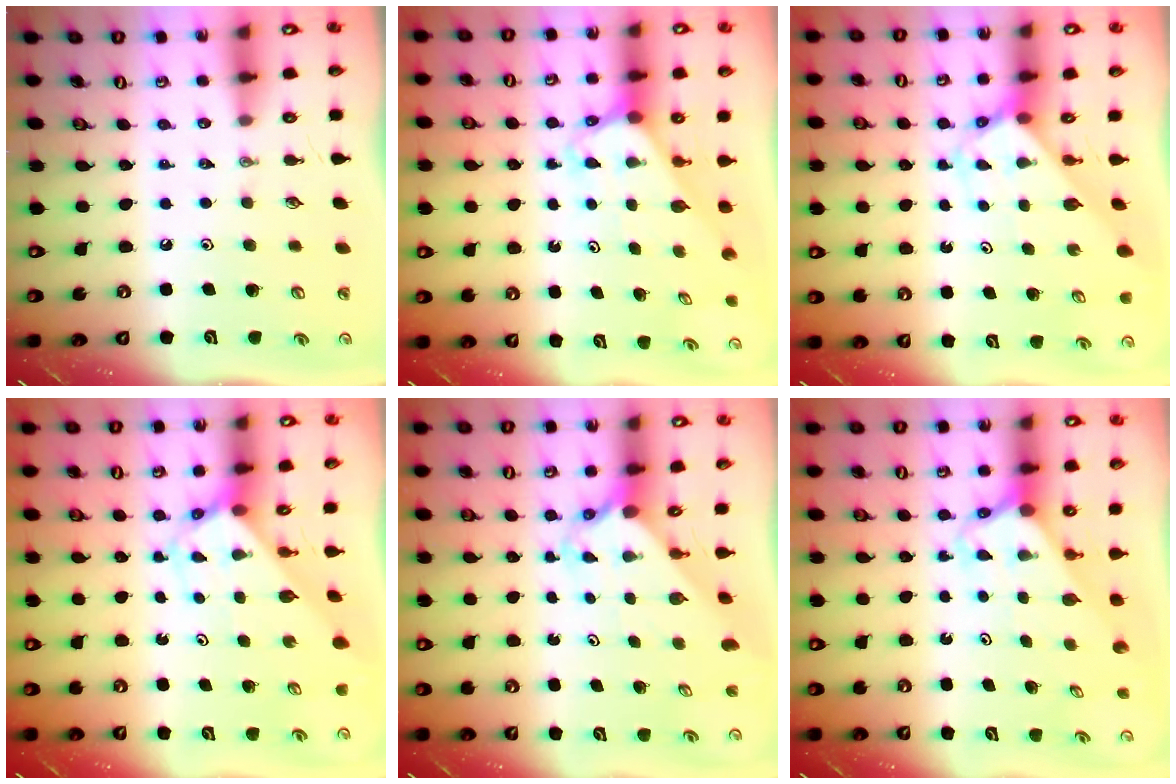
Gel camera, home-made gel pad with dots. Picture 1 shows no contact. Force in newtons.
{"total": 2.5, "press": 2.5, "slide": 0.2}
{"total": 2.7, "press": 2.7, "slide": 0.2}
{"total": 2.9, "press": 2.9, "slide": 0.2}
{"total": 2.3, "press": 2.3, "slide": 0.3}
{"total": 2.6, "press": 2.6, "slide": 0.1}